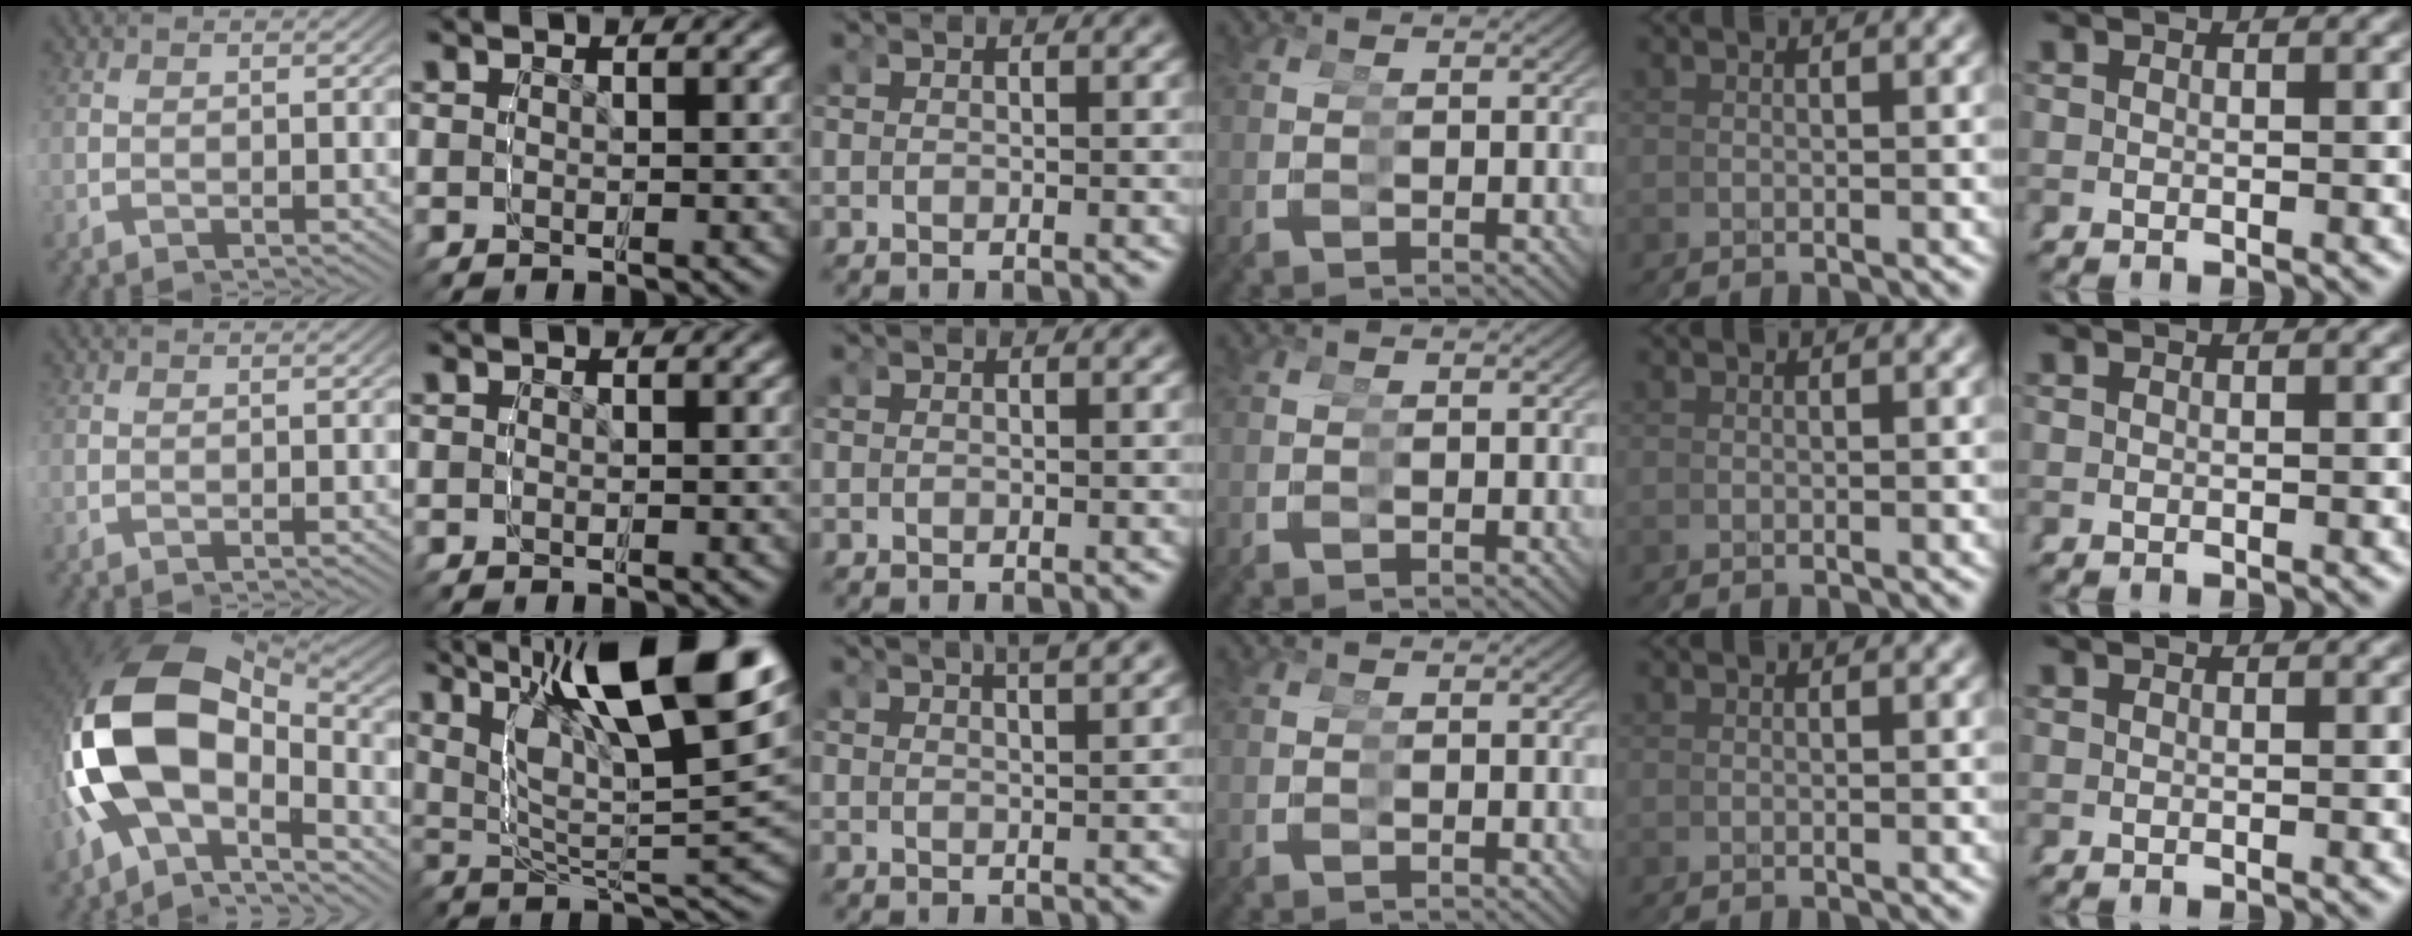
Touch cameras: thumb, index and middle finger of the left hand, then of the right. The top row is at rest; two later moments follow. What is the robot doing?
{"motion": "grasp_and_lifting", "object": "glue stick"}